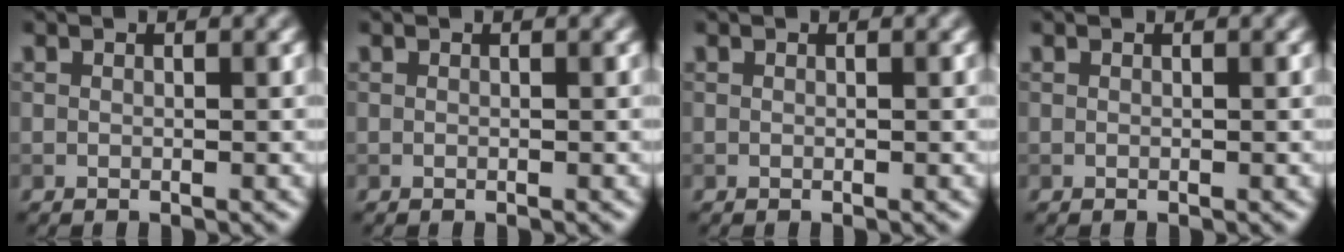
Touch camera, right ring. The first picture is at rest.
{"total": 0.0}
{"total": 0.0}
{"total": 0.0}